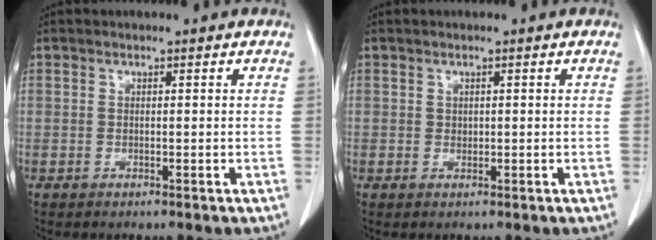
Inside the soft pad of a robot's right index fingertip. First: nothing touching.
{"total": 0.6, "force": [0.2, 0.5, 0.2], "torque": [0.001, 0.003, 0.004]}